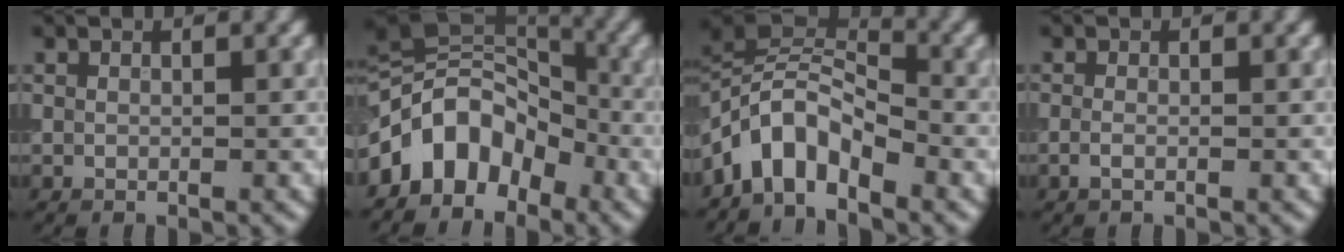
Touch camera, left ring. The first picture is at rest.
{"total": 7.5, "force": [-3.7, 5.1, 4.2], "torque": [-0.048, 0.016, -0.082]}
{"total": 6.0, "force": [-3.5, 3.0, 3.9], "torque": [-0.058, 0.012, -0.079]}
{"total": 0.9, "force": [-0.4, 0.3, 0.7], "torque": [-0.018, -0.002, -0.010]}